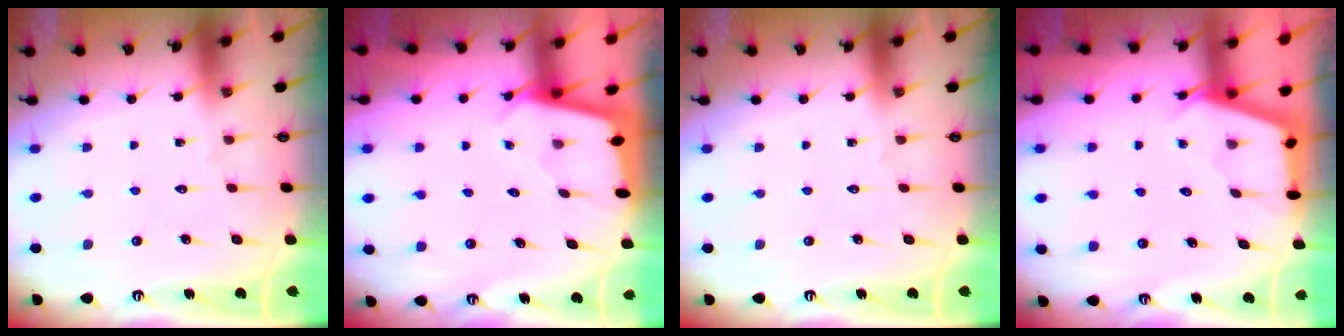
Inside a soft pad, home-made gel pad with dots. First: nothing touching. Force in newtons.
{"total": 1.8, "press": 1.8, "slide": 0.2}
{"total": 0.0}
{"total": 2.8, "press": 2.7, "slide": 0.3}